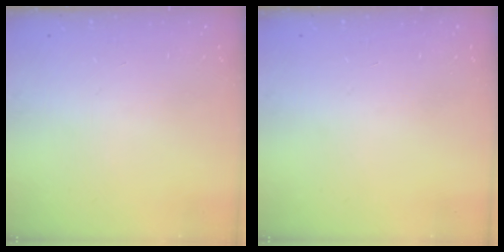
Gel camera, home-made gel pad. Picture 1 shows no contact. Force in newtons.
{"total": 0.0}